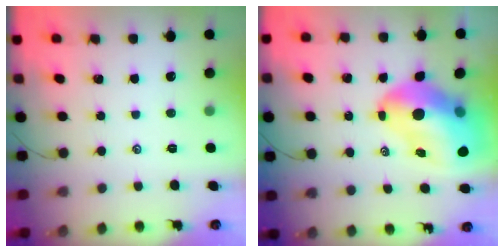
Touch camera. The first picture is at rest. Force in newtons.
{"total": 15.9, "press": 15.3, "slide": 4.4}